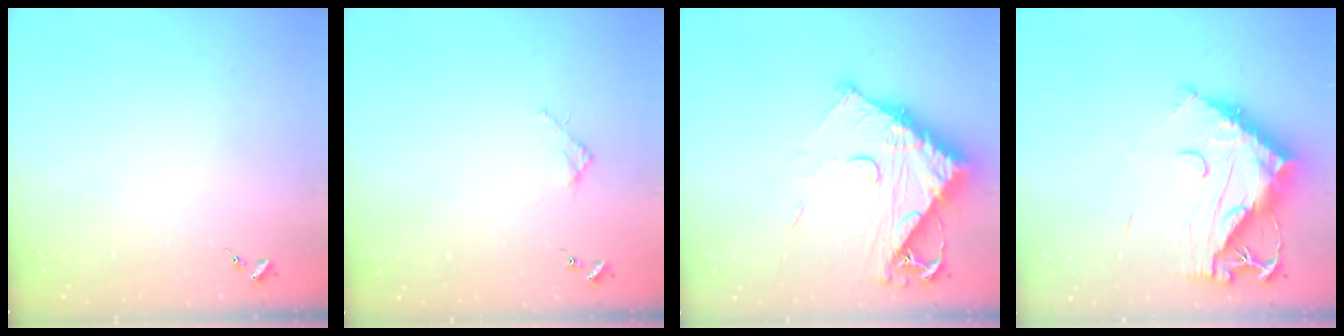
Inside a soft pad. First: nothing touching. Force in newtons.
{"total": 2.7, "press": 2.7, "slide": 0.3}
{"total": 15.0, "press": 14.9, "slide": 1.4}
{"total": 17.4, "press": 17.3, "slide": 1.6}